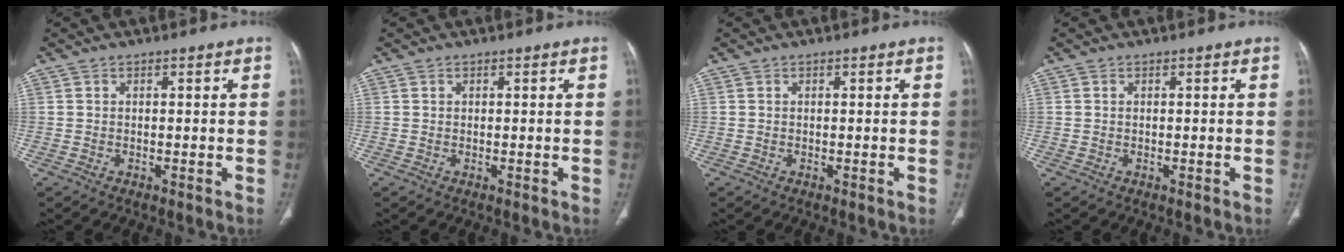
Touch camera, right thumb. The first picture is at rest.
{"total": 0.0}
{"total": 0.0}
{"total": 0.0}